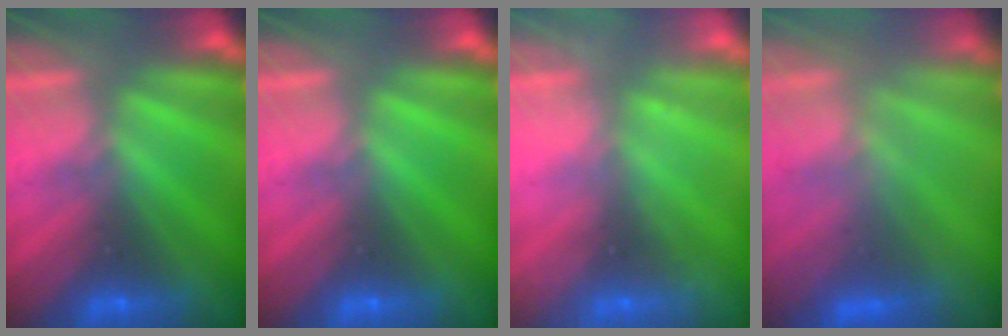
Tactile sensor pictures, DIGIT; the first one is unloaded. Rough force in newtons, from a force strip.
{"total": 0.0}
{"total": 2.2}
{"total": 3.5}